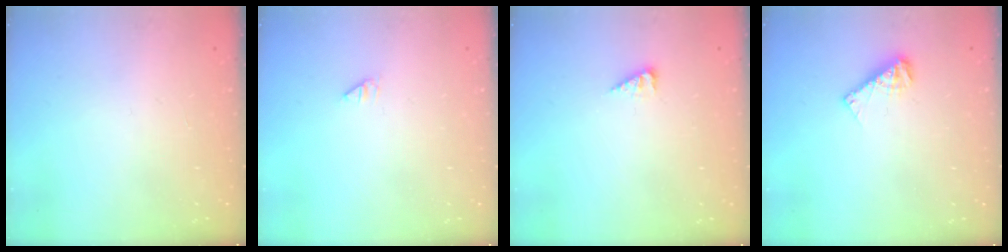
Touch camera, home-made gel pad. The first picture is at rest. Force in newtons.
{"total": 0.0}
{"total": 2.7, "press": 2.7, "slide": 0.4}
{"total": 5.4, "press": 5.4, "slide": 0.5}